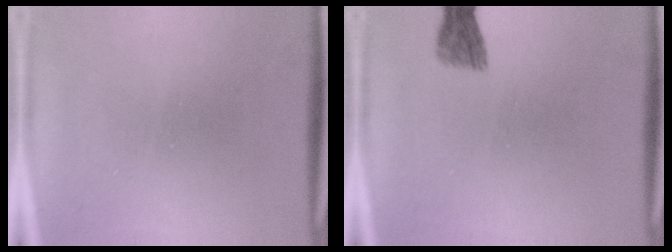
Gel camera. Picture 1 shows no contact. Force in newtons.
{"total": 1.9}